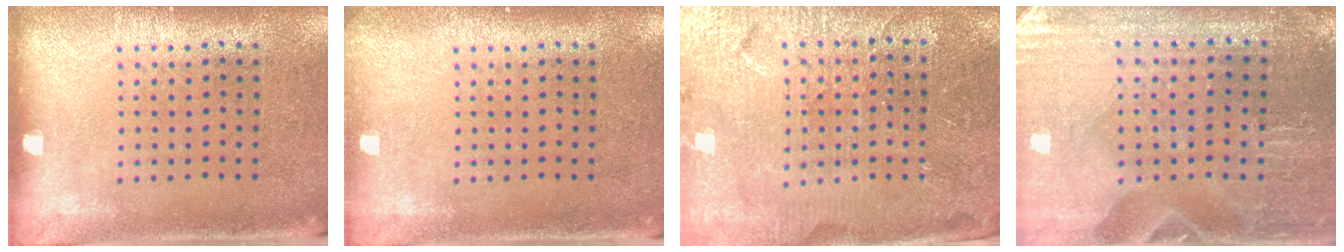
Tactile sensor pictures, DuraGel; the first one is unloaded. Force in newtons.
{"total": 0.7, "press": 0.7, "slide": 0.0}
{"total": 4.4, "press": 4.2, "slide": 1.4}
{"total": 0.8, "press": 0.8, "slide": 0.1}